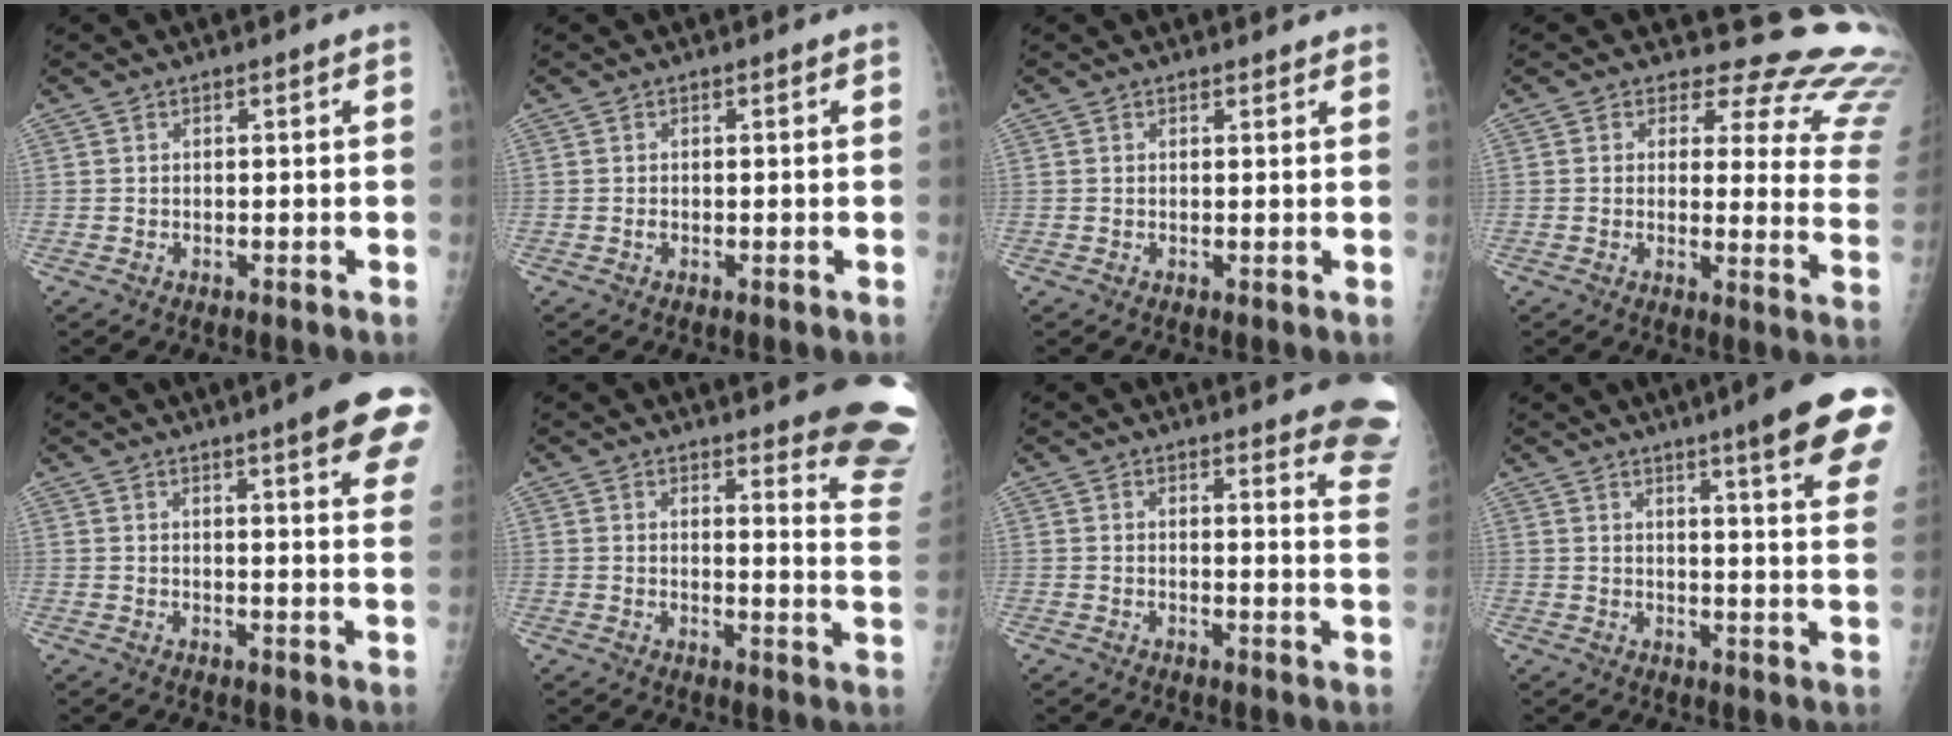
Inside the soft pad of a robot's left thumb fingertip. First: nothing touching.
{"total": 0.6, "force": [-0.2, 0.4, 0.3], "torque": [-0.001, 0.001, -0.005]}
{"total": 1.1, "force": [0.9, 0.5, 0.2], "torque": [0.001, -0.004, 0.010]}
{"total": 18.7, "force": [15.8, 7.8, 6.4], "torque": [-0.032, -0.127, 0.146]}
{"total": 13.0, "force": [7.8, 1.9, 10.2], "torque": [-0.106, -0.027, 0.086]}
{"total": 15.2, "force": [13.4, 2.1, 7.0], "torque": [-0.050, -0.131, 0.132]}
{"total": 12.9, "force": [11.6, 2.2, 5.2], "torque": [-0.023, -0.095, 0.102]}
{"total": 16.5, "force": [10.8, 1.3, 12.4], "torque": [-0.137, -0.045, 0.124]}